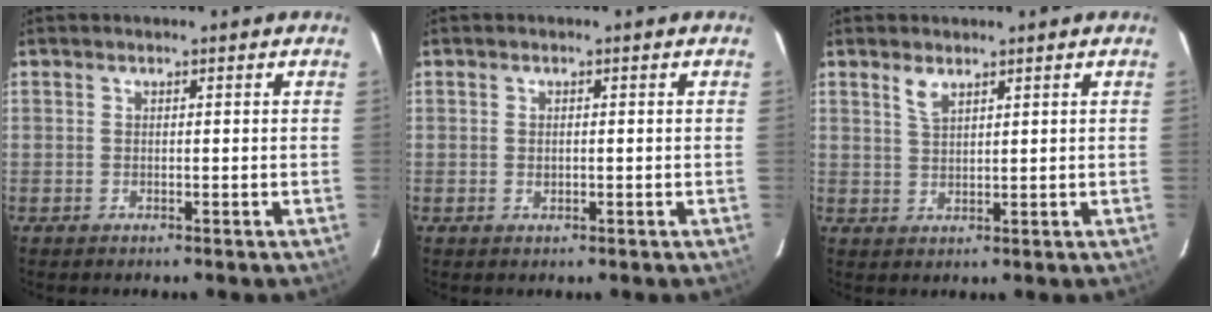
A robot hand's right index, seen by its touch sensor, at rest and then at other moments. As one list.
[{"total": 1.0, "force": [-0.1, 0.7, 0.7], "torque": [-0.011, 0.003, -0.001]}, {"total": 2.6, "force": [1.8, 0.9, 1.6], "torque": [-0.030, 0.000, 0.036]}]